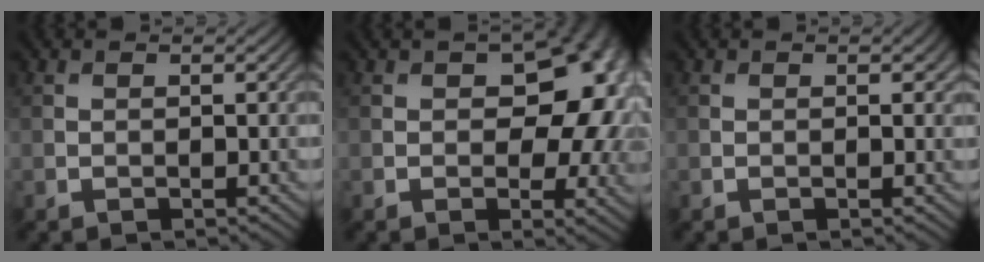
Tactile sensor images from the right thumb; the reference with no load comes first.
{"total": 11.9, "force": [1.2, 7.5, 9.2], "torque": [-0.104, -0.016, 0.028]}
{"total": 0.0}